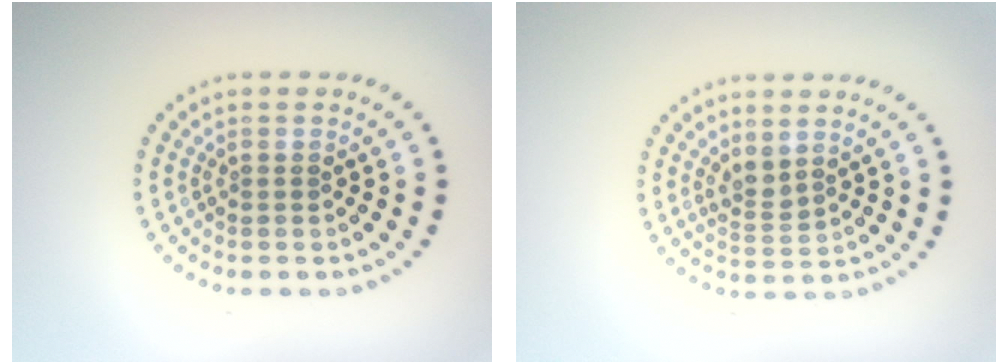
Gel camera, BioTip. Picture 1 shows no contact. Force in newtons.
{"total": 1.7, "press": 1.4, "slide": 1.0}